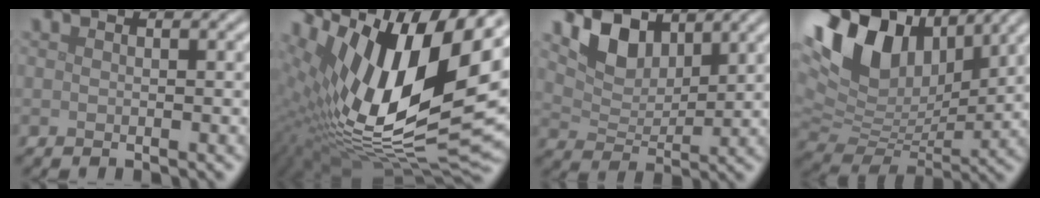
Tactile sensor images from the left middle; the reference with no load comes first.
{"total": 17.5, "force": [5.2, 7.8, 14.8], "torque": [-0.285, 0.001, 0.083]}
{"total": 4.4, "force": [3.2, 2.4, 2.0], "torque": [-0.046, -0.007, 0.052]}
{"total": 12.1, "force": [5.7, 7.3, 7.8], "torque": [-0.157, 0.020, 0.100]}